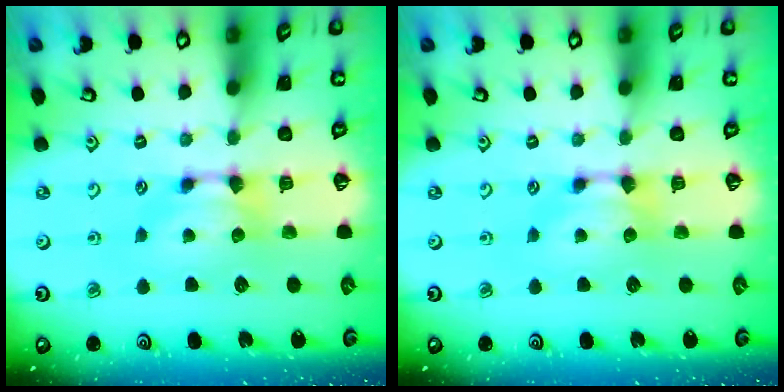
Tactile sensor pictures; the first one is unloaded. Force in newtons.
{"total": 0.0}